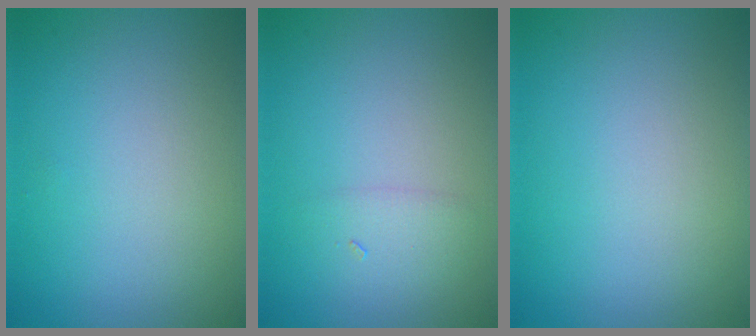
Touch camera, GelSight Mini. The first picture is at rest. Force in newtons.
{"total": 1.3, "press": 1.3, "slide": 0.1}
{"total": 0.0}